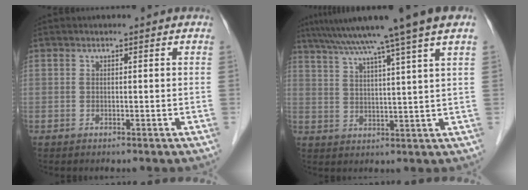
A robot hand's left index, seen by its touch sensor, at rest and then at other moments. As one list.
[{"total": 14.5, "force": [10.8, -2.3, 9.4], "torque": [-0.154, 0.016, 0.150]}]